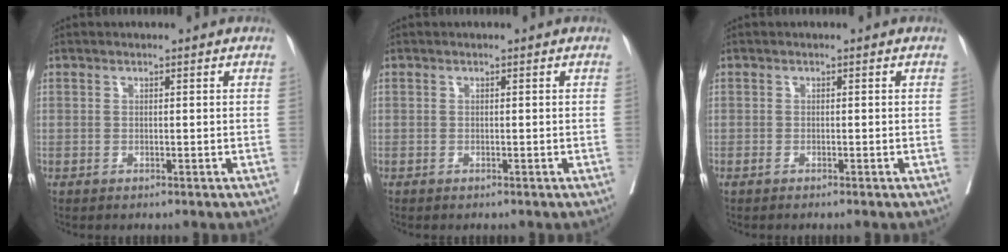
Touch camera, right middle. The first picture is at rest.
{"total": 0.0}
{"total": 1.2, "force": [-1.0, 0.0, 0.7], "torque": [-0.011, -0.001, -0.012]}